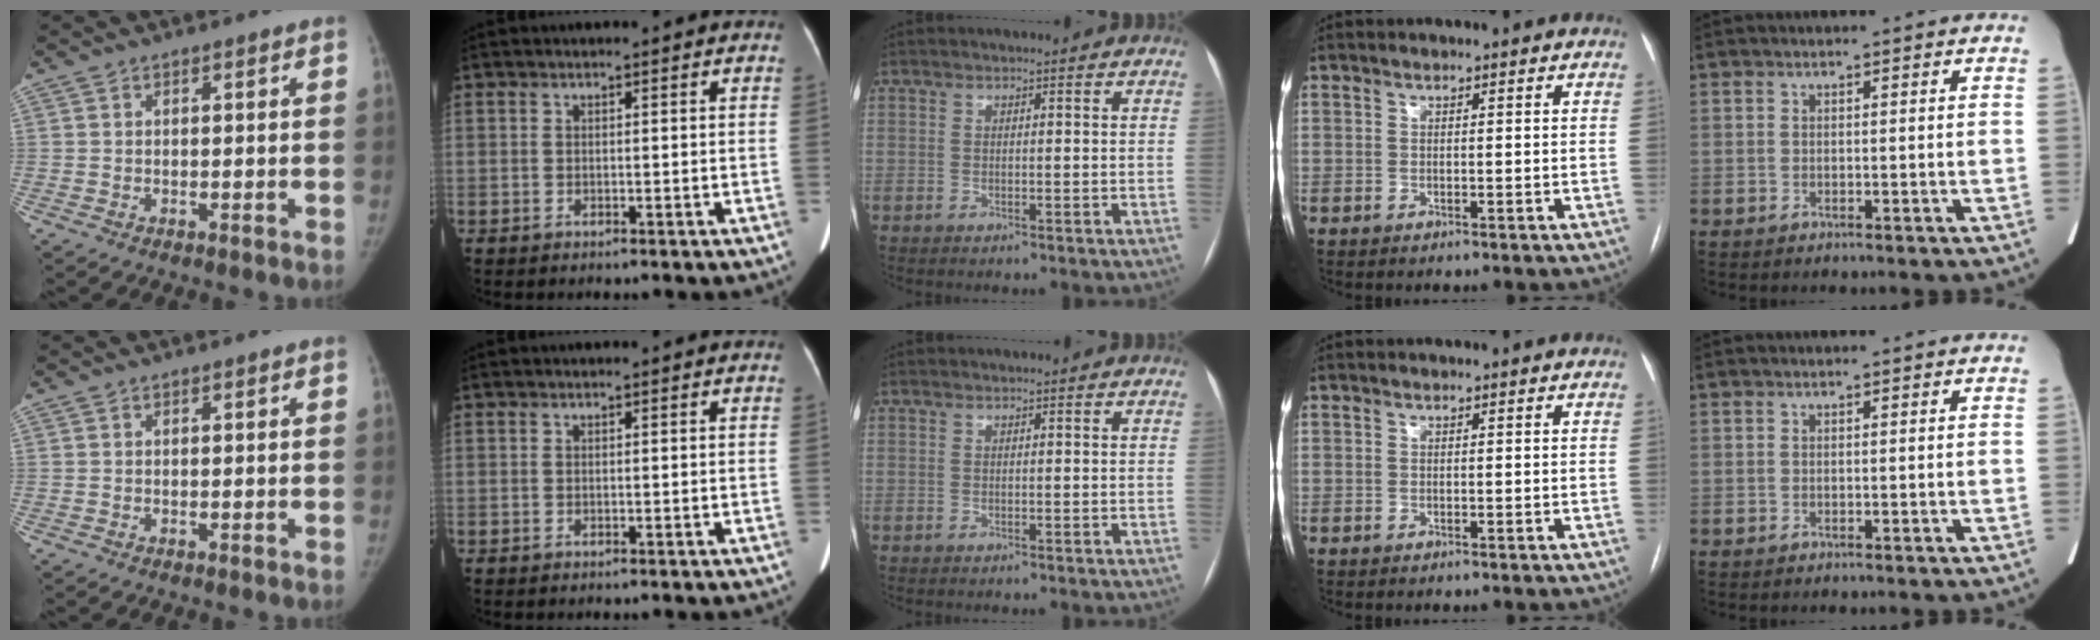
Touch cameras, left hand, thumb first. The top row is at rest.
{}